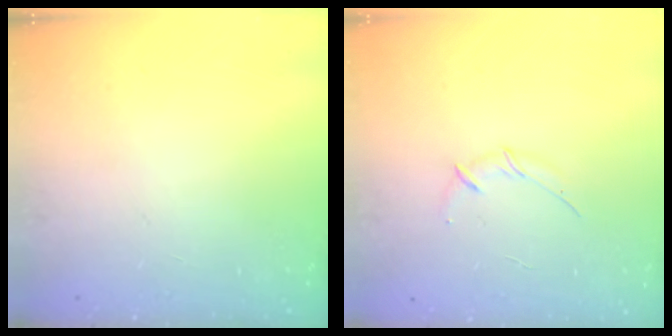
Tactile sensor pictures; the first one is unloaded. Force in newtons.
{"total": 3.0, "press": 2.9, "slide": 0.8}